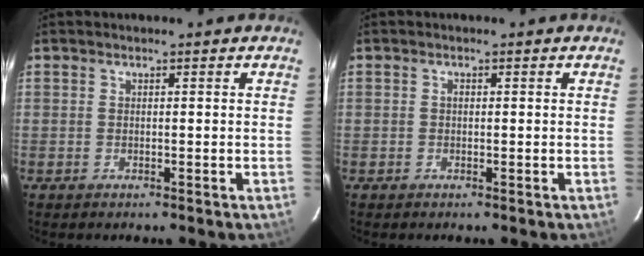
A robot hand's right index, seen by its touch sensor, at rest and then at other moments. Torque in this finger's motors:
{"motor_torque": [0.08, -0.02, 0.03, 0.02]}